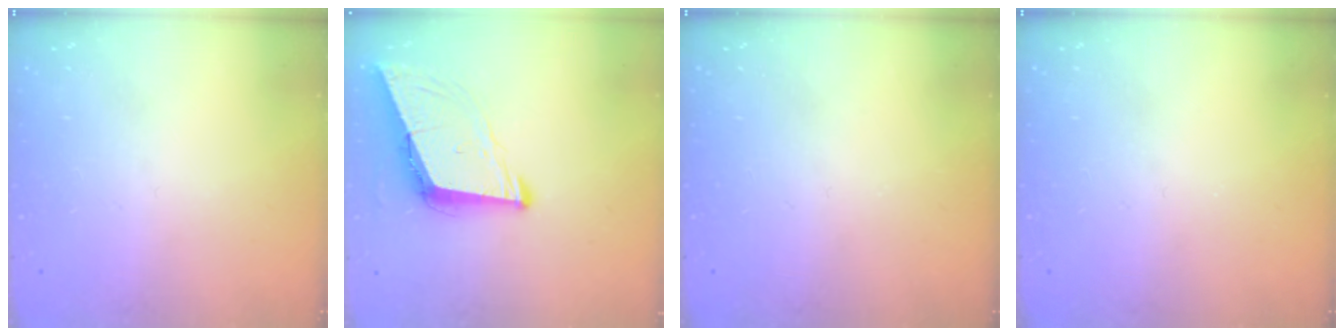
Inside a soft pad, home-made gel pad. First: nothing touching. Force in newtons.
{"total": 8.6, "press": 7.7, "slide": 3.8}
{"total": 0.0}
{"total": 0.0}